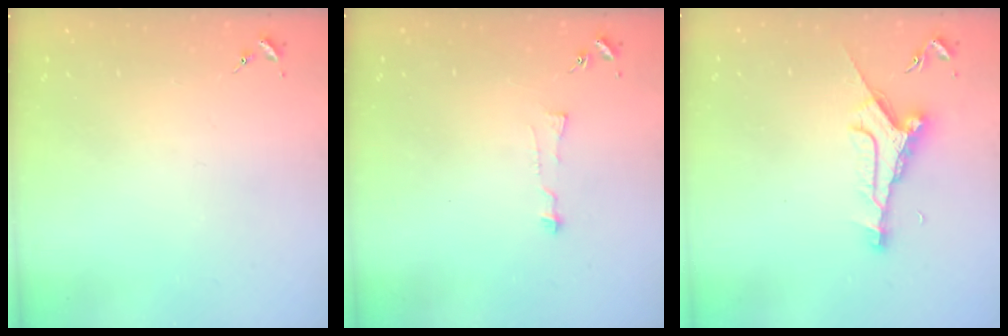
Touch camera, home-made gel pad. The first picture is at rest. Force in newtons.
{"total": 3.9, "press": 3.8, "slide": 0.3}
{"total": 9.1, "press": 9.1, "slide": 0.8}